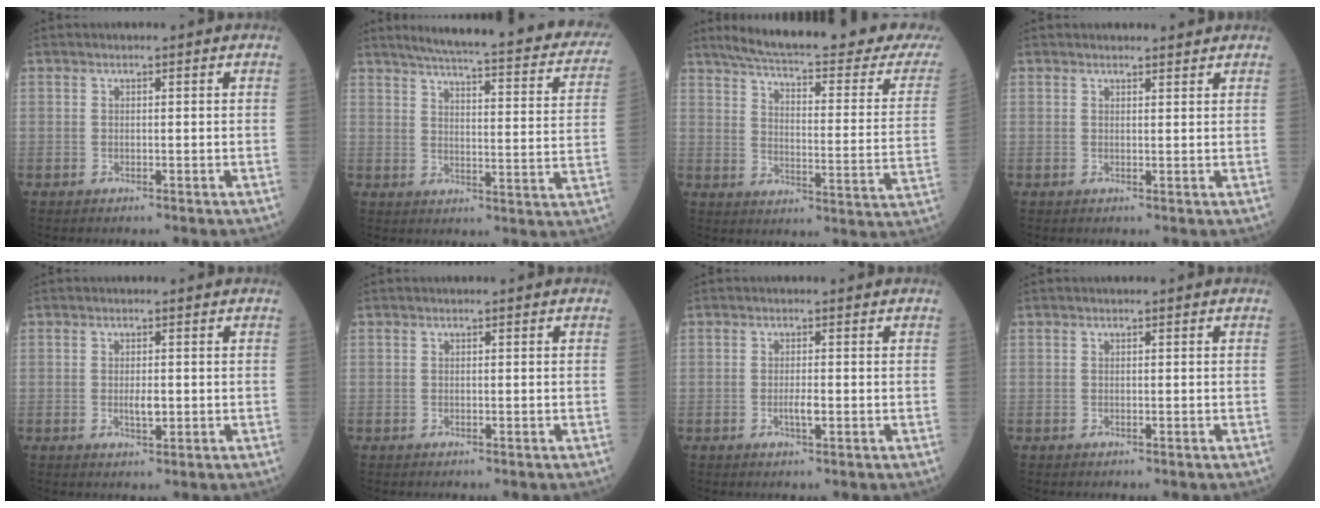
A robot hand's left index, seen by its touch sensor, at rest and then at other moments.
{"total": 27.1, "force": [23.3, 4.2, 13.0], "torque": [-0.178, -0.037, 0.275]}
{"total": 26.8, "force": [24.0, 2.2, 11.8], "torque": [-0.173, -0.065, 0.301]}
{"total": 2.1, "force": [2.0, 0.5, 0.0], "torque": [-0.004, 0.005, 0.031]}
{"total": 2.2, "force": [0.0, 1.0, 2.0], "torque": [-0.038, -0.001, 0.003]}
{"total": 0.0}
{"total": 1.7, "force": [-0.2, 0.5, 1.6], "torque": [-0.031, -0.001, -0.002]}
{"total": 0.0}